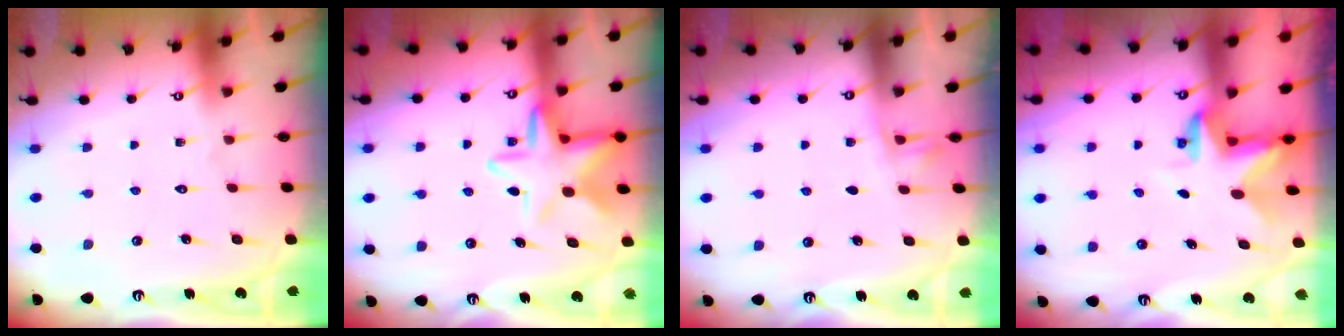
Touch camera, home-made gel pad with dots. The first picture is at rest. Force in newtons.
{"total": 11.8, "press": 11.7, "slide": 1.8}
{"total": 2.4, "press": 2.4, "slide": 0.5}
{"total": 3.0, "press": 3.0, "slide": 0.2}